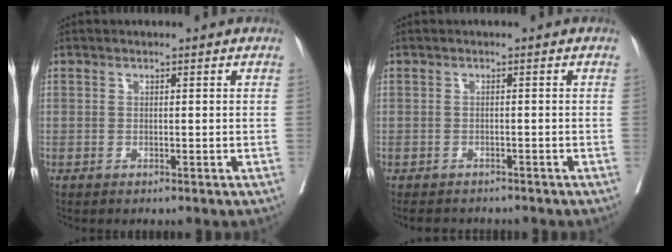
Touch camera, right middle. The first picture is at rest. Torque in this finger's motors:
{"motor_torque": [0.34, -0.35, 0.13, 0.01]}